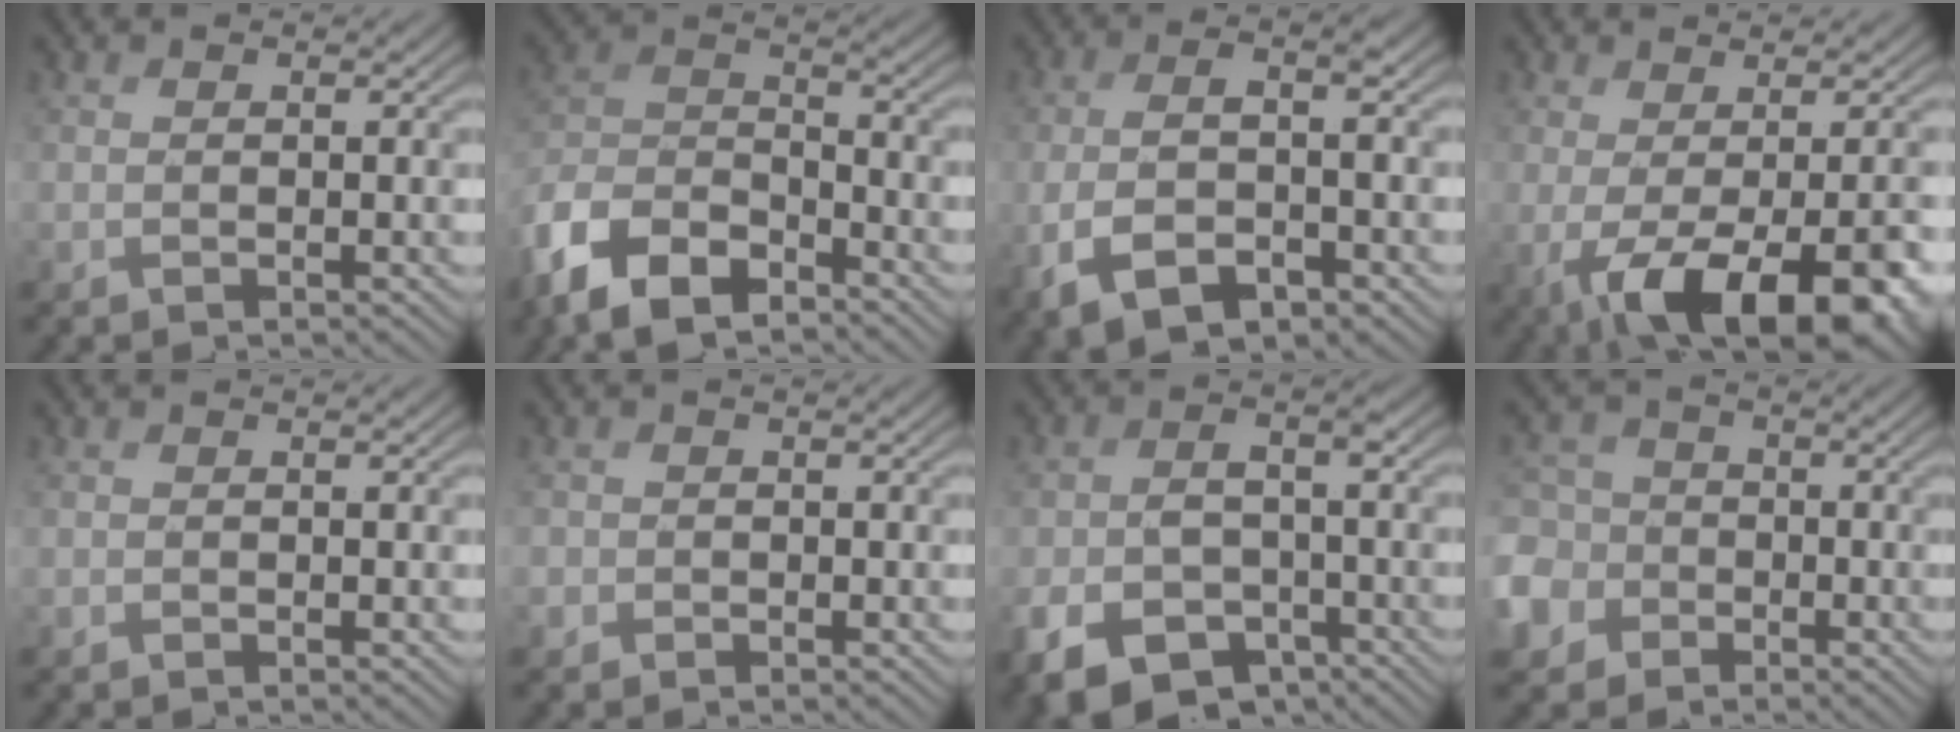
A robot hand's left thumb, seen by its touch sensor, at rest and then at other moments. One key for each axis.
{"total": 12.2, "fx": -8.9, "fy": 5.3, "fz": 6.5, "tx": -0.141, "ty": -0.012, "tz": -0.190}
{"total": 8.2, "fx": -2.7, "fy": 3.9, "fz": 6.7, "tx": -0.146, "ty": -0.017, "tz": -0.047}
{"total": 14.5, "fx": -4.5, "fy": 5.8, "fz": 12.5, "tx": -0.169, "ty": -0.032, "tz": -0.041}
{"total": 0.0}
{"total": 1.3, "fx": -0.5, "fy": 1.2, "fz": 0.0, "tx": 0.005, "ty": -0.004, "tz": -0.016}
{"total": 9.4, "fx": -4.4, "fy": 6.2, "fz": 5.5, "tx": -0.115, "ty": -0.030, "tz": -0.075}
{"total": 9.5, "fx": -3.9, "fy": 8.0, "fz": 3.1, "tx": -0.115, "ty": -0.026, "tz": -0.104}